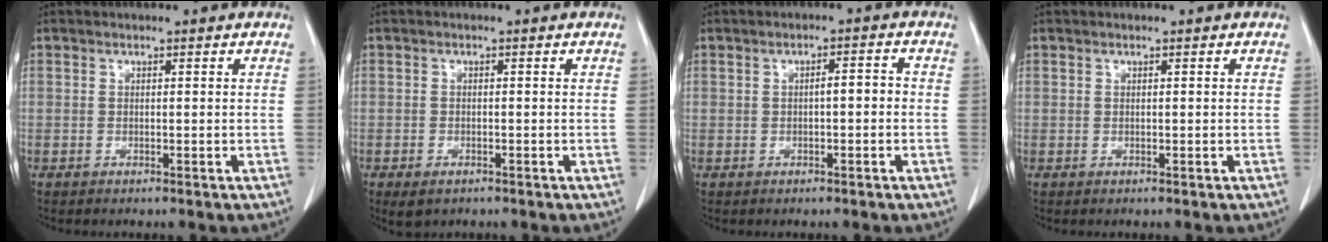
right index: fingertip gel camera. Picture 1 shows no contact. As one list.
[{"total": 3.8, "force": [-2.2, 2.3, 2.2], "torque": [-0.041, -0.006, -0.029]}, {"total": 3.1, "force": [-0.2, 1.1, 2.9], "torque": [-0.054, 0.015, 0.001]}, {"total": 0.0}]